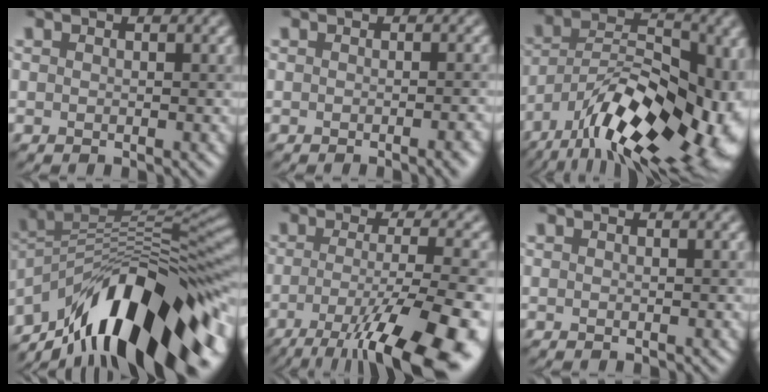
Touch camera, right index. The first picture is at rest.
{"total": 2.1, "force": [-0.9, 0.6, 1.9], "torque": [-0.014, 0.001, -0.012]}
{"total": 18.6, "force": [-9.9, 9.2, 12.8], "torque": [-0.185, 0.003, -0.151]}
{"total": 15.7, "force": [-8.5, 6.1, 11.7], "torque": [-0.184, 0.030, -0.149]}
{"total": 13.8, "force": [-7.1, 3.4, 11.3], "torque": [-0.187, -0.016, -0.110]}
{"total": 0.0}